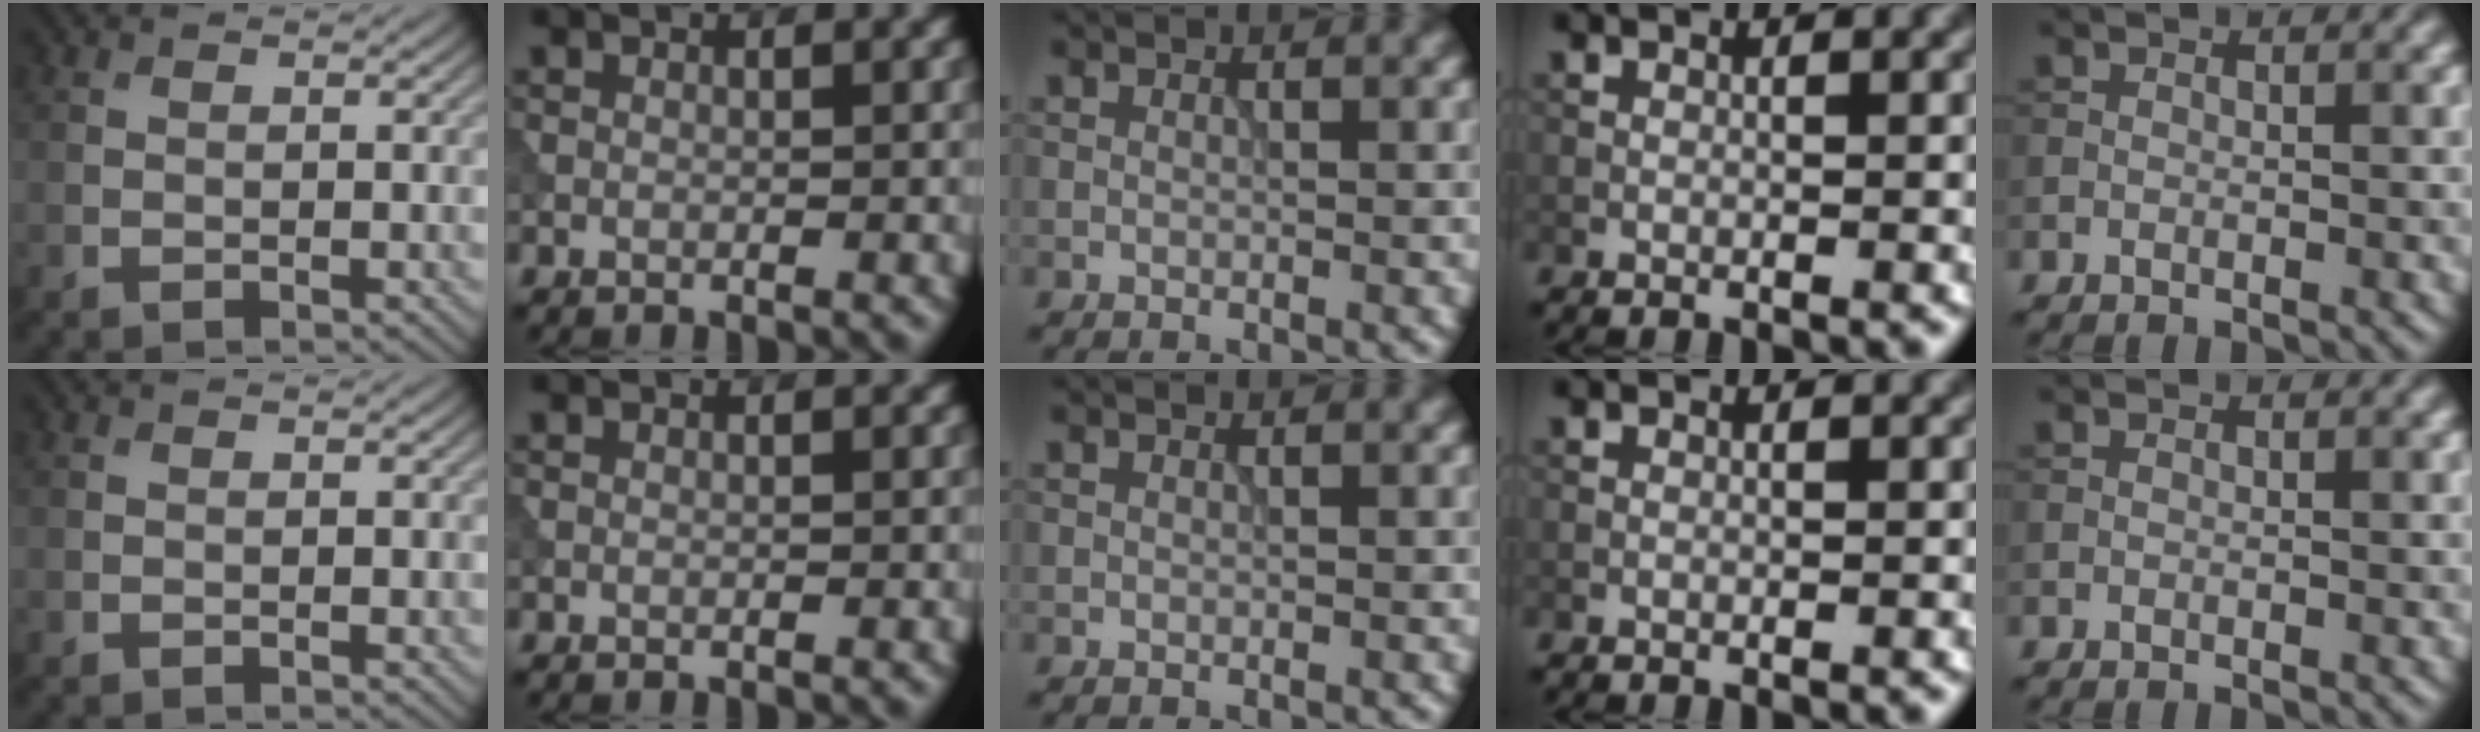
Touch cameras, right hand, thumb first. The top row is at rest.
{}